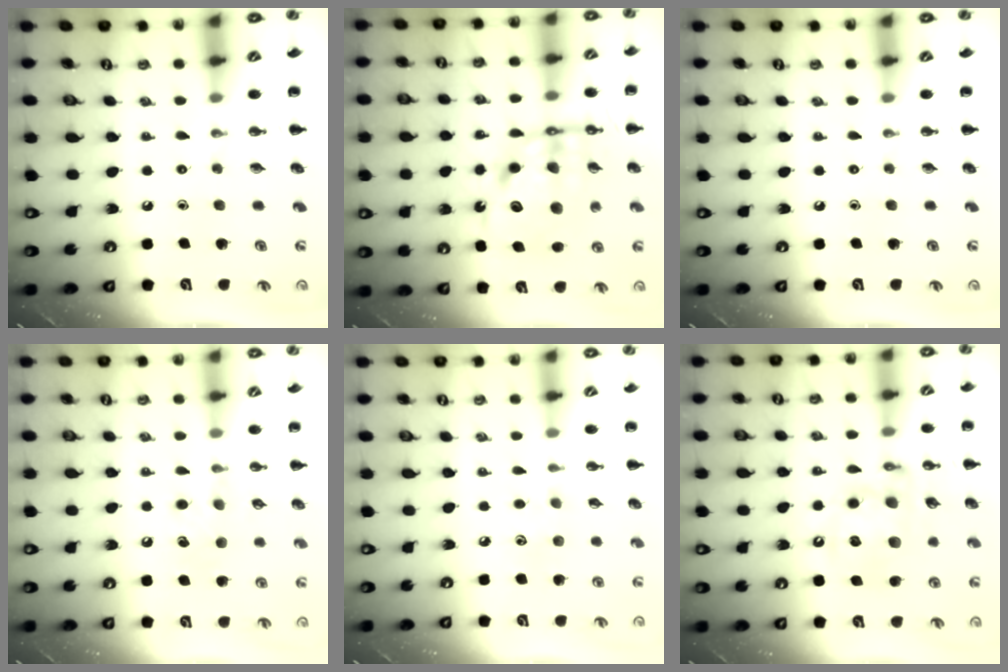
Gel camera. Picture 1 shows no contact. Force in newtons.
{"total": 14.5, "press": 14.1, "slide": 3.6}
{"total": 0.0}
{"total": 9.1, "press": 8.9, "slide": 2.0}
{"total": 5.2, "press": 5.1, "slide": 1.1}
{"total": 13.7, "press": 13.4, "slide": 3.0}